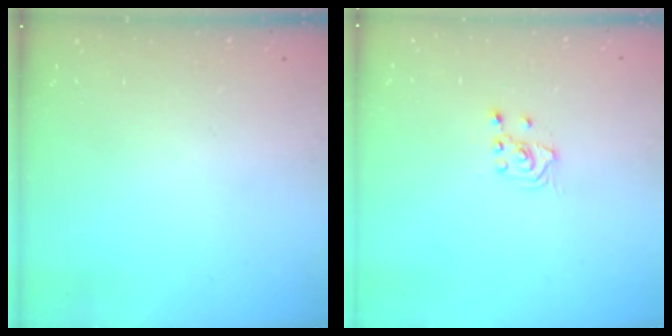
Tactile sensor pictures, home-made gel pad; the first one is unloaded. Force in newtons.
{"total": 2.5, "press": 2.4, "slide": 0.9}